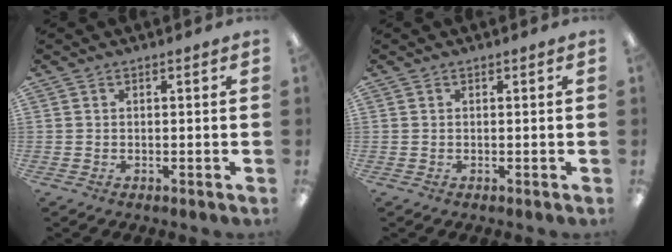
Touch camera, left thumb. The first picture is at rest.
{"total": 0.0}